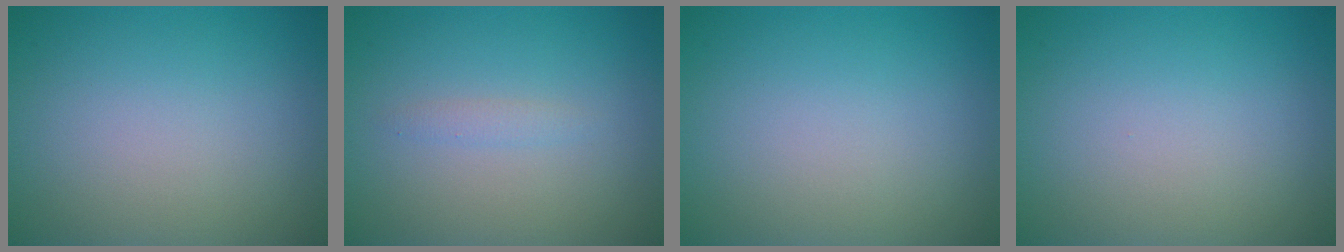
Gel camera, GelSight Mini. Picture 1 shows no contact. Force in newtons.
{"total": 0.8, "press": 0.8, "slide": 0.0}
{"total": 0.0}
{"total": 0.0}